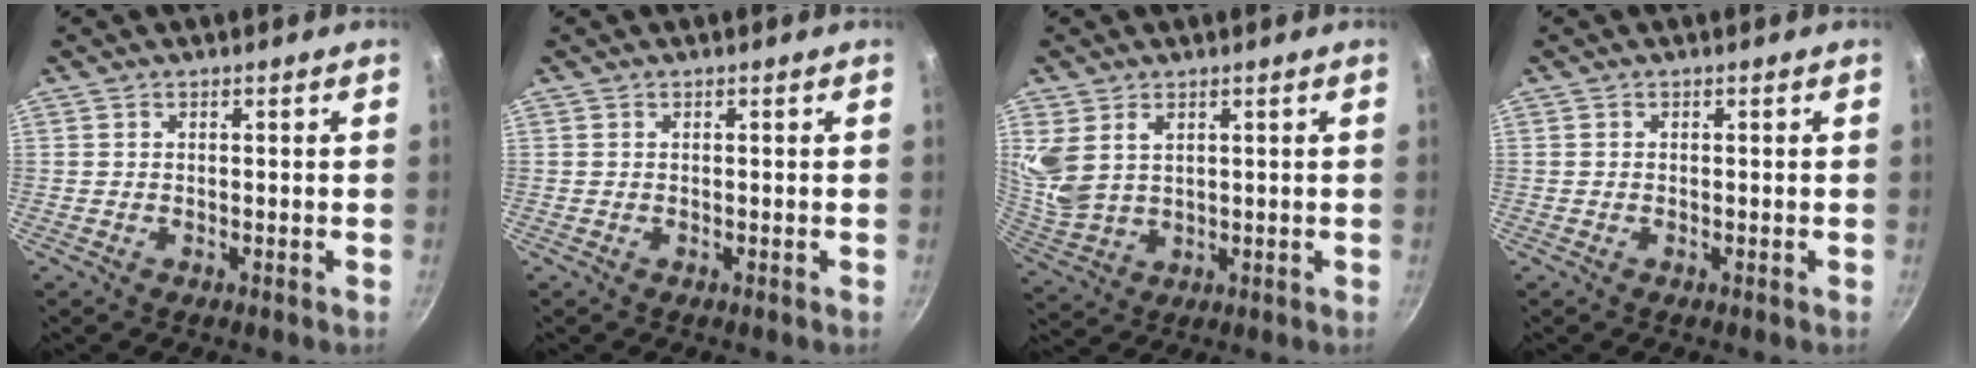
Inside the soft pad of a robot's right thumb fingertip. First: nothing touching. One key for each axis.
{"total": 0.0}
{"total": 7.6, "fx": 3.1, "fy": 5.0, "fz": 4.8, "tx": -0.087, "ty": -0.024, "tz": 0.076}
{"total": 0.0}